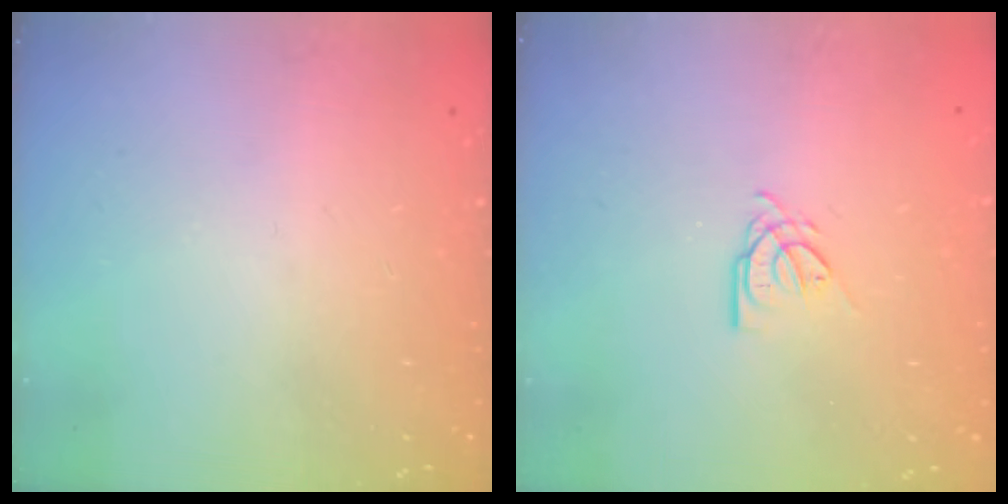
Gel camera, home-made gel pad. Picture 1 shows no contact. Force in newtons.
{"total": 4.2, "press": 4.1, "slide": 0.4}